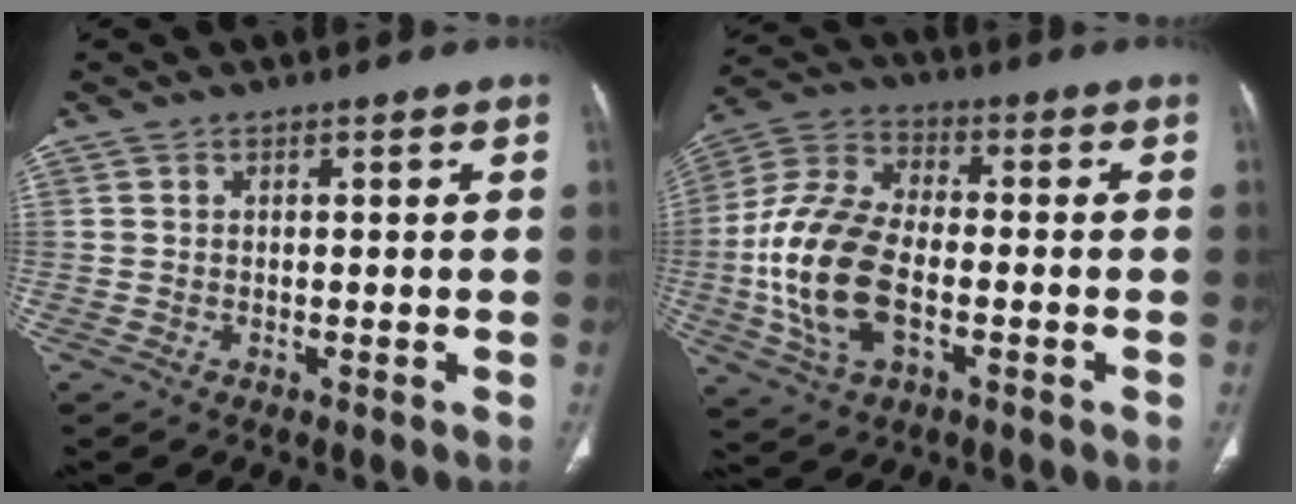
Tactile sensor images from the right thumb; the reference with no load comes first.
{"total": 17.1, "force": [-3.3, 9.7, 13.7], "torque": [-0.287, 0.018, -0.060]}